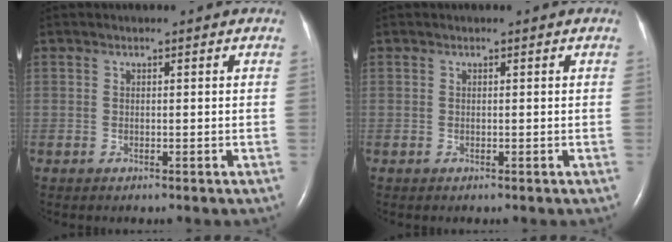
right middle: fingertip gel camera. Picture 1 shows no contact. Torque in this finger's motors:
{"motor_torque": [0.00, 0.00, 0.00, 0.00]}